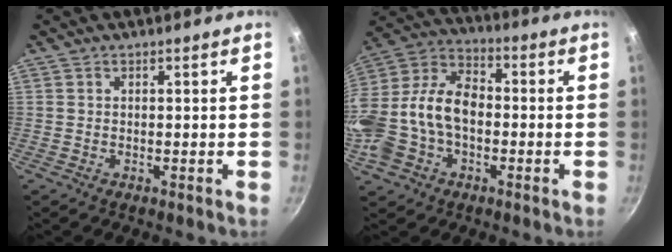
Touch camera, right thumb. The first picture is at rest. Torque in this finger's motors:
{"motor_torque": [2.62, 2.39, 1.69, -1.06, 0.23]}